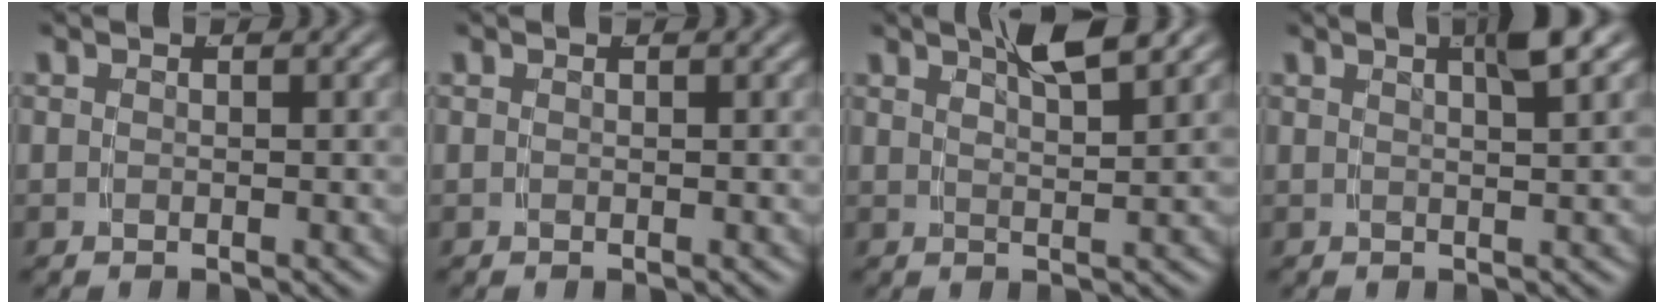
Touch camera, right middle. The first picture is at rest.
{"total": 0.0}
{"total": 3.9, "force": [3.0, 0.0, 2.5], "torque": [-0.032, 0.014, 0.049]}
{"total": 2.7, "force": [1.6, -0.2, 2.2], "torque": [-0.031, 0.016, 0.021]}